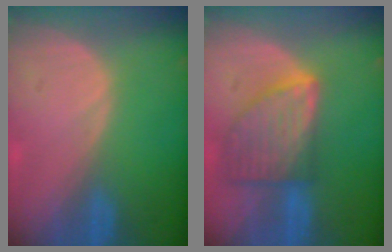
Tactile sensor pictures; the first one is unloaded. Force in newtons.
{"total": 8.3, "press": 7.5, "slide": 3.6}